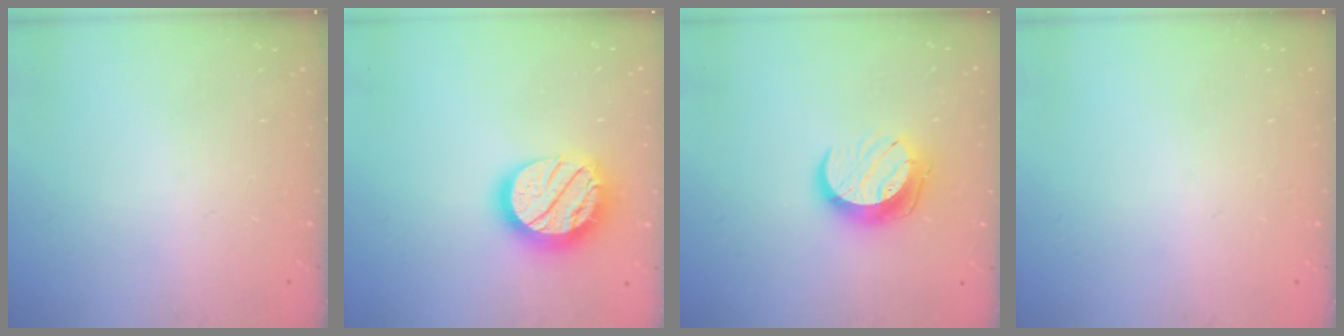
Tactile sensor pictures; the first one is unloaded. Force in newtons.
{"total": 19.1, "press": 19.1, "slide": 1.3}
{"total": 11.3, "press": 11.2, "slide": 0.7}
{"total": 0.0}